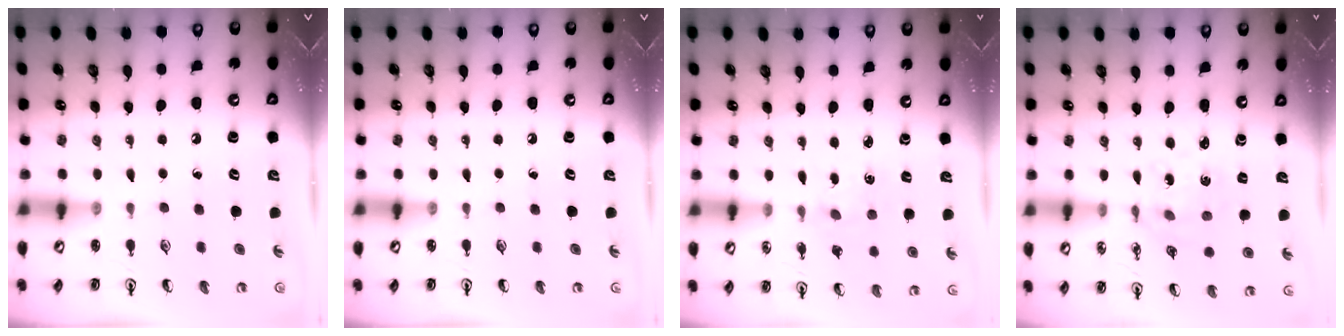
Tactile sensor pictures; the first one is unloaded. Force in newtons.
{"total": 0.0}
{"total": 2.7, "press": 2.7, "slide": 0.4}
{"total": 3.8, "press": 3.5, "slide": 1.5}